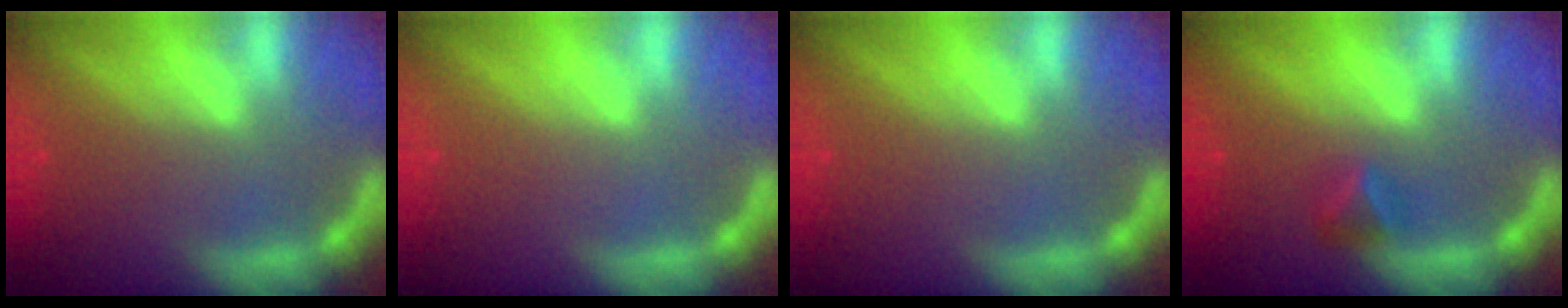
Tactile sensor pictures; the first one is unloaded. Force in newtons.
{"total": 0.0}
{"total": 0.0}
{"total": 1.9}